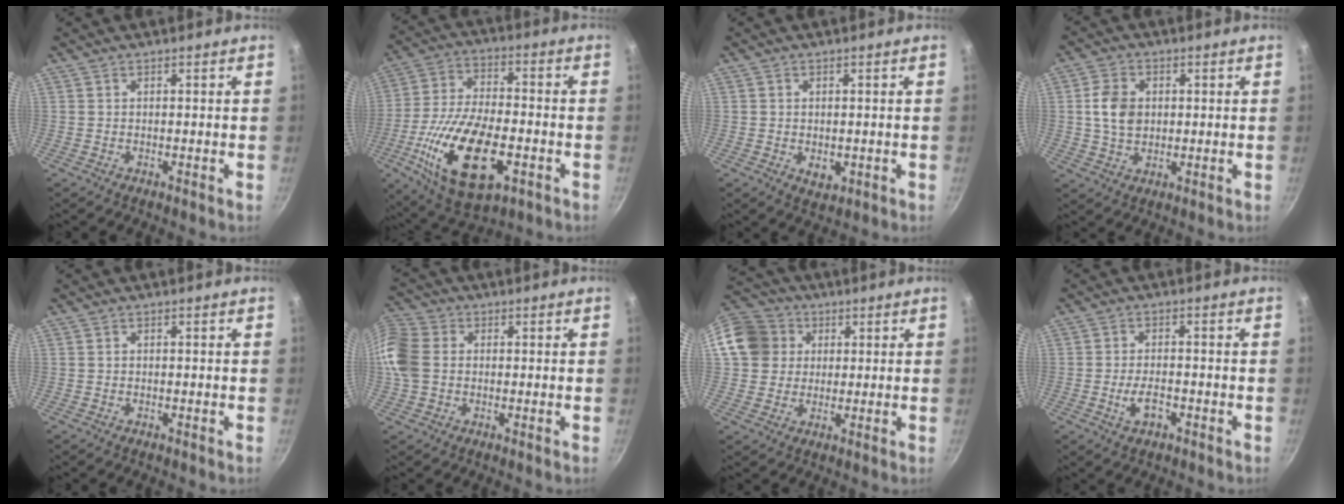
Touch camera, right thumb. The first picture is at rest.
{"total": 21.2, "force": [-6.7, 10.3, 17.2], "torque": [-0.321, 0.014, -0.114]}
{"total": 3.1, "force": [-0.5, 2.4, 2.0], "torque": [-0.031, -0.007, -0.003]}
{"total": 7.2, "force": [0.8, 5.4, 4.8], "torque": [-0.074, 0.005, 0.014]}
{"total": 0.0}
{"total": 13.6, "force": [0.7, 11.0, 8.0], "torque": [-0.183, 0.025, -0.001]}
{"total": 12.9, "force": [3.1, 11.5, 5.0], "torque": [-0.084, 0.025, 0.049]}
{"total": 4.4, "force": [-1.7, 2.3, 3.4], "torque": [-0.057, 0.012, -0.031]}